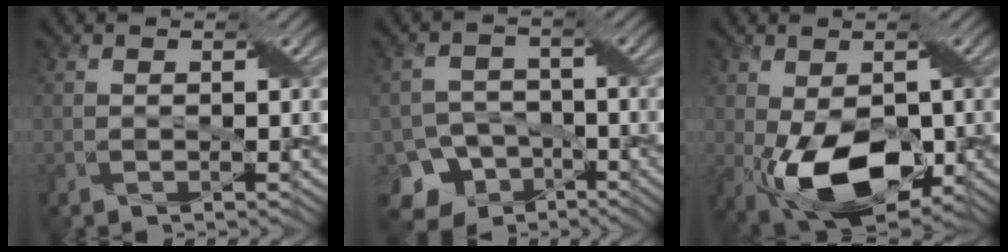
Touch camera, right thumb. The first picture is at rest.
{"total": 9.5, "force": [-6.2, 6.9, 2.2], "torque": [-0.049, -0.010, -0.102]}
{"total": 11.3, "force": [-3.1, 6.4, 8.9], "torque": [-0.167, -0.024, -0.047]}